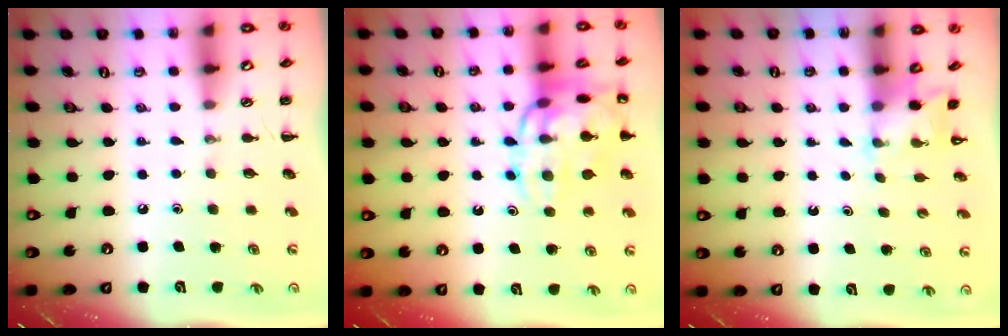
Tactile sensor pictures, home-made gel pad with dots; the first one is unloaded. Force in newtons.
{"total": 16.2, "press": 16.2, "slide": 1.6}
{"total": 2.0, "press": 2.0, "slide": 0.5}